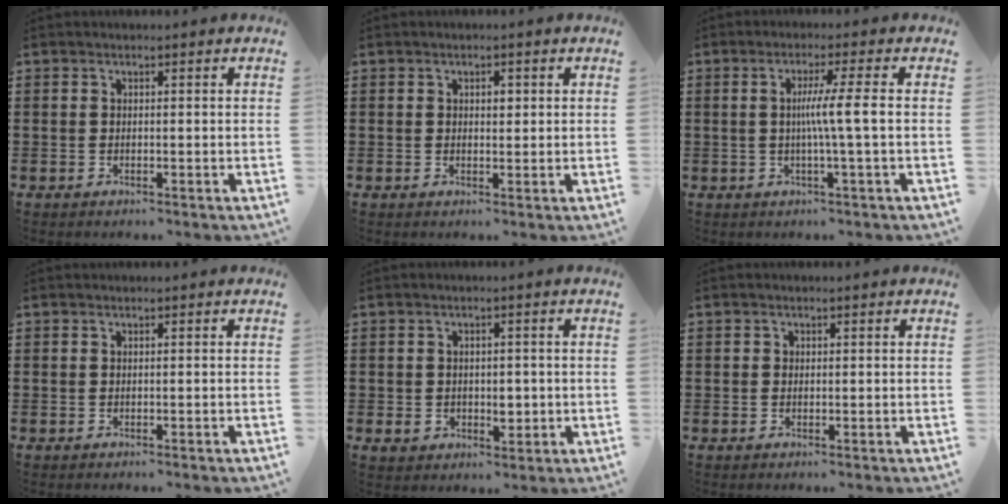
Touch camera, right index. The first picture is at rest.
{"total": 1.2, "force": [0.3, 0.7, 0.9], "torque": [-0.010, 0.003, 0.003]}
{"total": 5.2, "force": [-0.2, -0.8, 5.2], "torque": [-0.094, -0.010, -0.009]}
{"total": 0.0}
{"total": 3.2, "force": [-0.4, 2.6, 1.9], "torque": [-0.043, 0.007, -0.009]}
{"total": 0.5, "force": [0.0, 0.5, 0.1], "torque": [-0.002, 0.005, -0.001]}